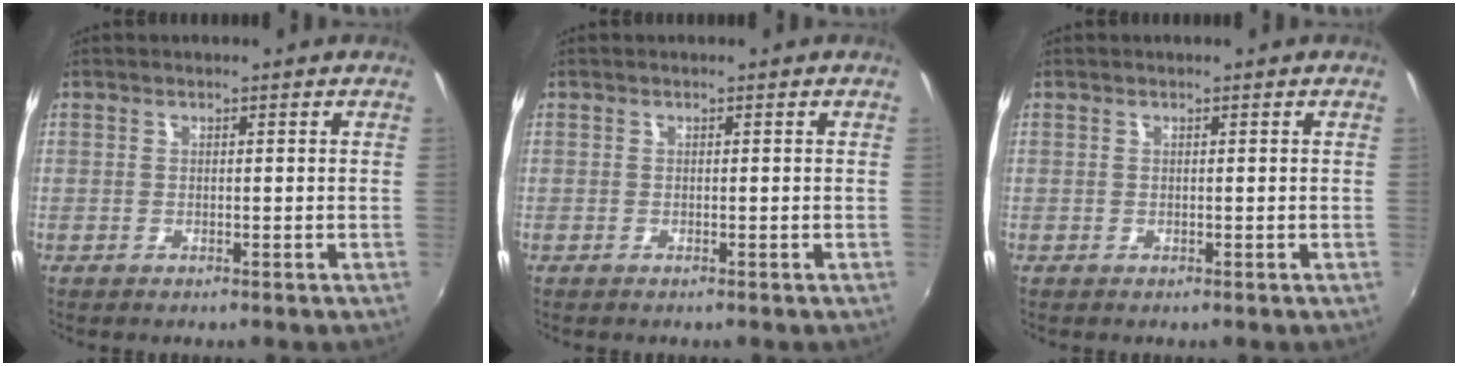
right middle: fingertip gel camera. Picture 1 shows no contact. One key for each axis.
{"total": 0.0}
{"total": 0.0}